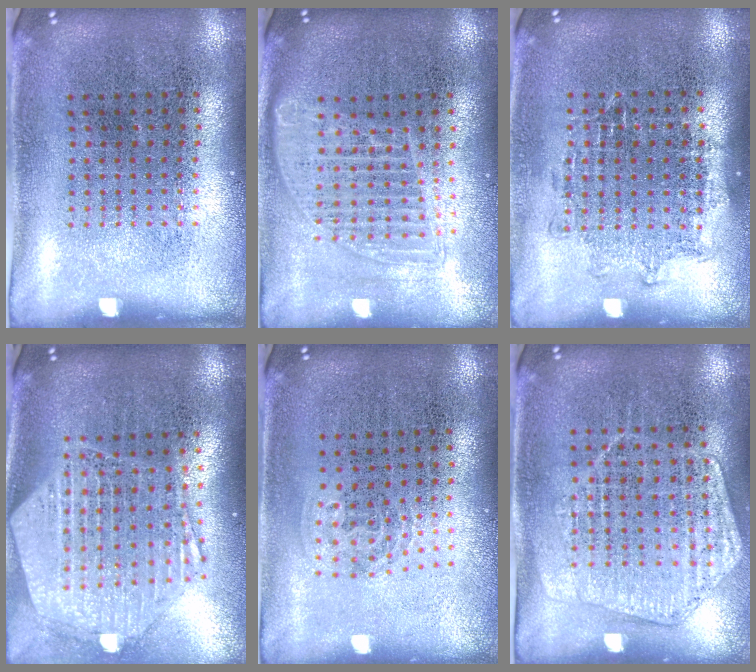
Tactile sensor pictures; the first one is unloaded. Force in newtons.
{"total": 1.6, "press": 1.4, "slide": 0.7}
{"total": 1.1, "press": 1.0, "slide": 0.5}
{"total": 2.9, "press": 2.3, "slide": 1.7}
{"total": 1.0, "press": 0.6, "slide": 0.8}
{"total": 1.4, "press": 1.4, "slide": 0.3}